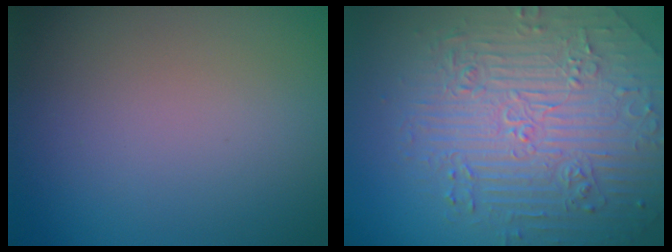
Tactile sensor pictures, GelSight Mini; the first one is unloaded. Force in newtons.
{"total": 6.1, "press": 5.5, "slide": 2.6}